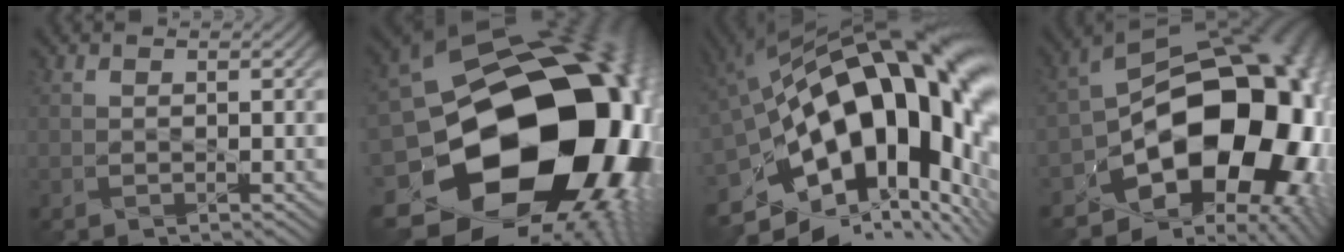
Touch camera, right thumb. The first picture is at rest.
{"total": 23.8, "force": [-4.6, 18.5, 14.3], "torque": [-0.274, -0.064, -0.060]}
{"total": 22.1, "force": [-0.4, 11.9, 18.6], "torque": [-0.306, -0.025, -0.001]}
{"total": 21.1, "force": [-6.1, 13.6, 14.9], "torque": [-0.208, -0.045, -0.073]}